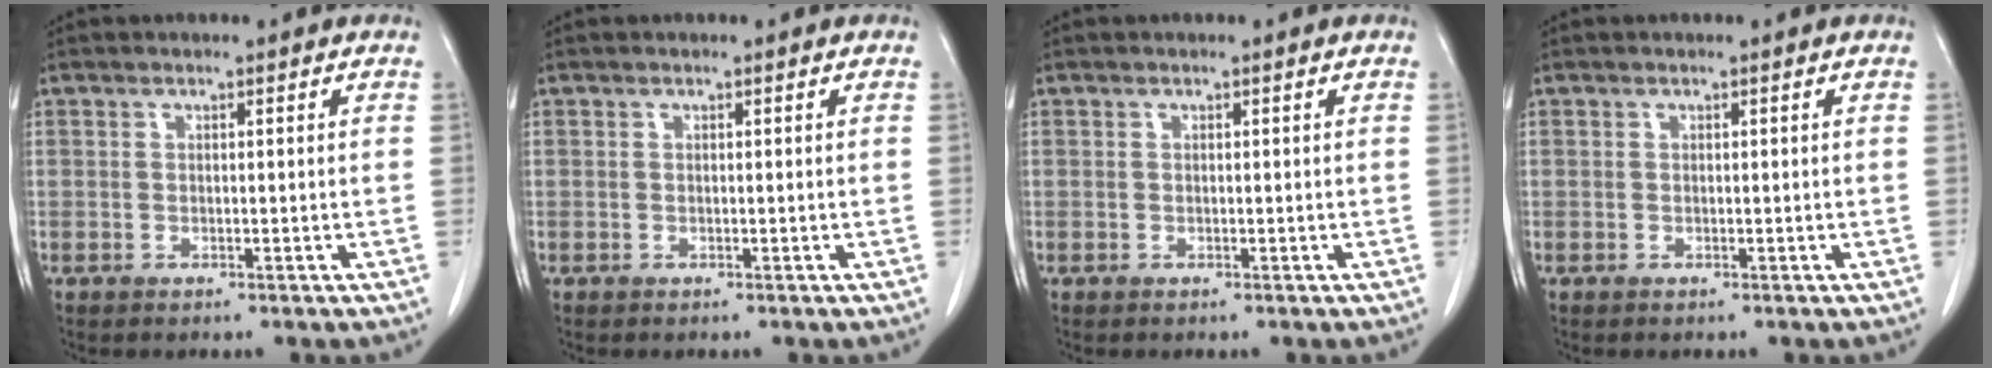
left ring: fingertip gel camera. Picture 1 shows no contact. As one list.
[{"total": 0.0}, {"total": 0.0}, {"total": 0.0}]